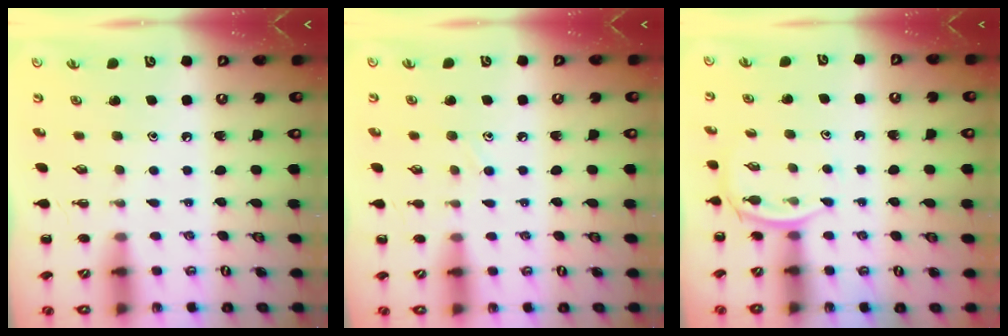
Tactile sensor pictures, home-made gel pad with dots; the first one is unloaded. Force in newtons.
{"total": 6.5, "press": 6.1, "slide": 2.3}
{"total": 4.3, "press": 4.1, "slide": 1.1}